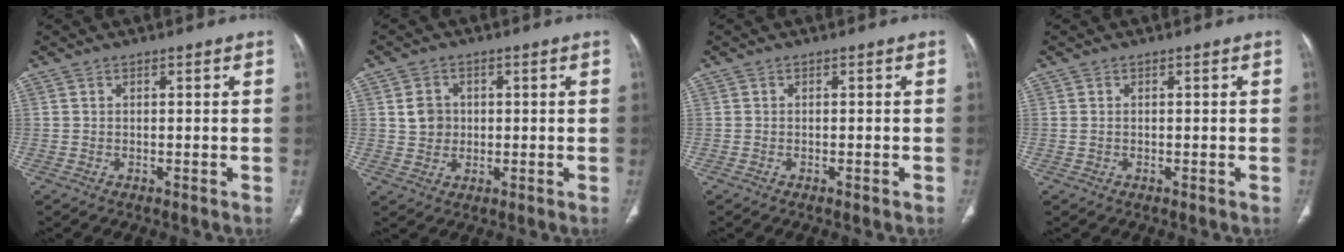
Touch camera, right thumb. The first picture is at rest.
{"total": 4.4, "force": [0.7, 3.9, 1.8], "torque": [-0.010, 0.000, 0.013]}
{"total": 0.7, "force": [-0.5, 0.1, 0.5], "torque": [-0.009, -0.001, -0.006]}
{"total": 0.0}